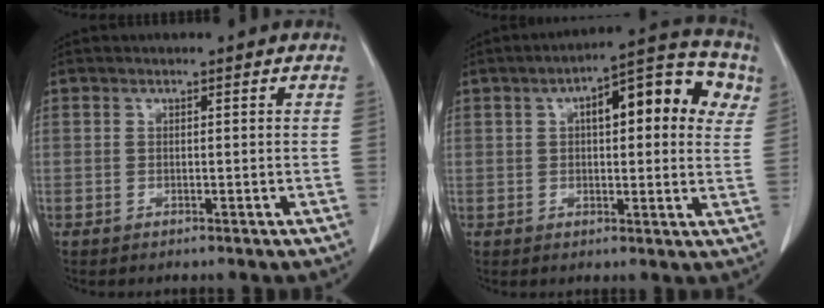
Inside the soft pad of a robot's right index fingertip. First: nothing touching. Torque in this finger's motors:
{"motor_torque": [0.78, 0.61, 0.24, 0.12]}